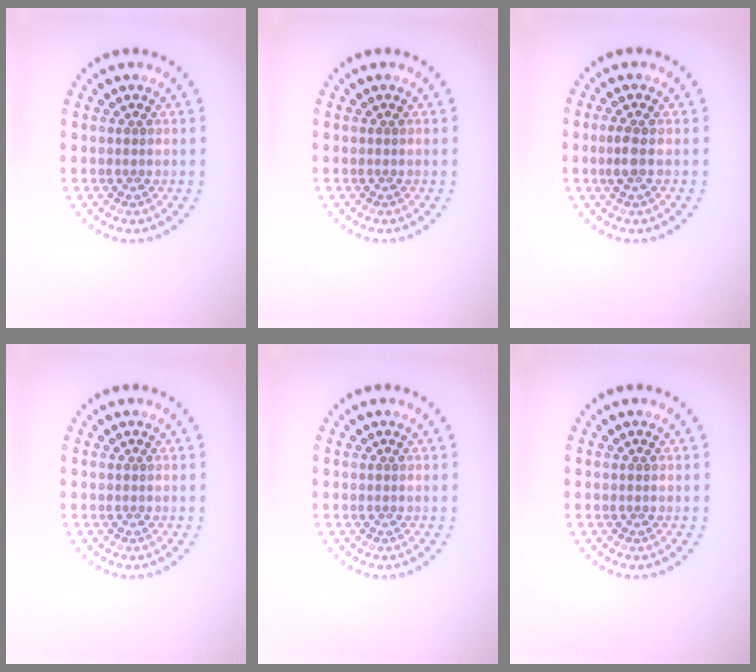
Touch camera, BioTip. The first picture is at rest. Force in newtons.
{"total": 0.0}
{"total": 1.4, "press": 1.3, "slide": 0.6}
{"total": 0.0}
{"total": 0.0}
{"total": 0.0}